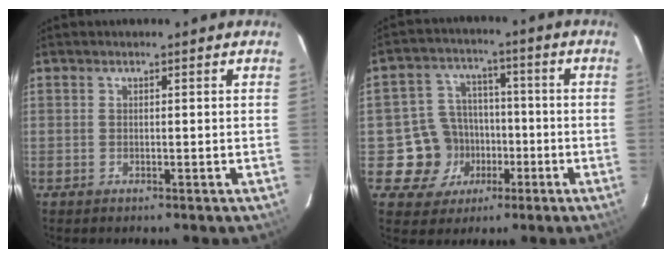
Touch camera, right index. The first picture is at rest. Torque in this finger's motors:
{"motor_torque": [-0.06, 0.03, -0.86, -0.21]}